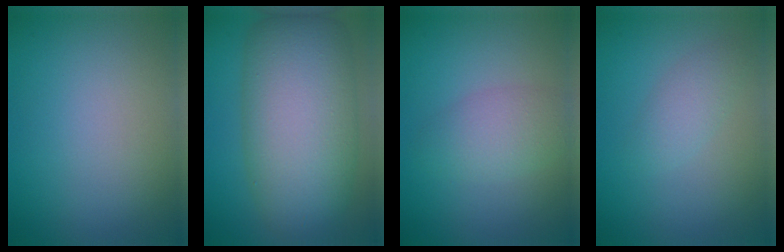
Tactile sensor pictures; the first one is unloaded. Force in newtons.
{"total": 12.0, "press": 12.0, "slide": 0.2}
{"total": 3.0, "press": 3.0, "slide": 0.2}
{"total": 1.9, "press": 1.9, "slide": 0.1}